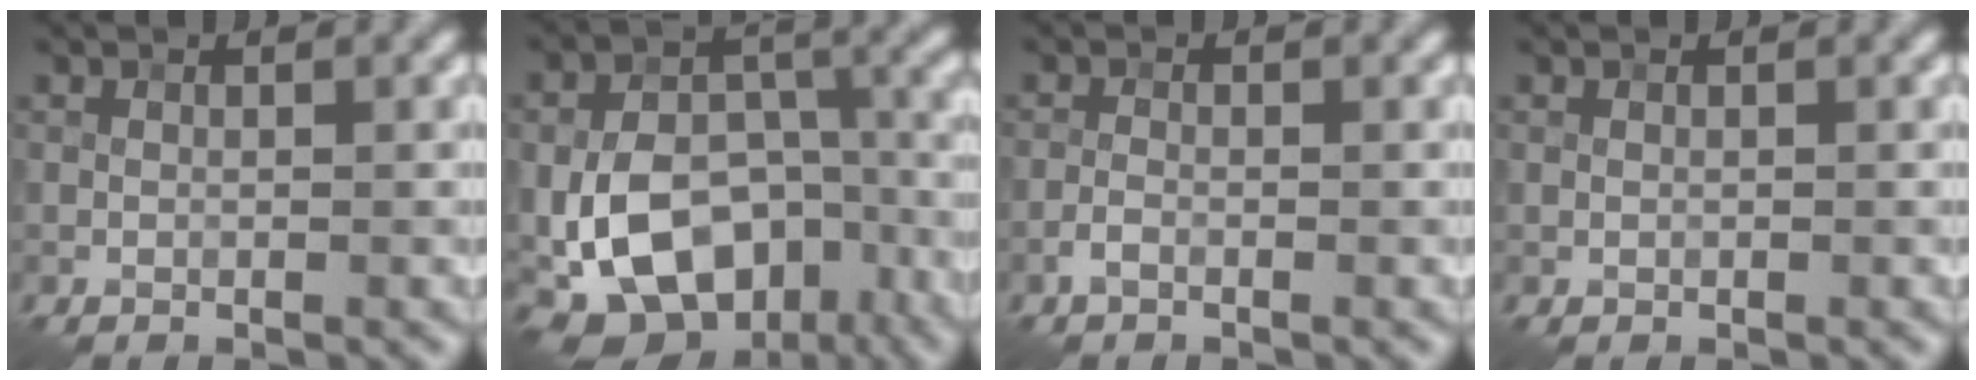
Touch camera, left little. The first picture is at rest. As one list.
[{"total": 13.0, "force": [-5.0, 8.6, 8.4], "torque": [-0.158, -0.013, -0.082]}, {"total": 1.2, "force": [-0.7, 0.4, 0.8], "torque": [-0.020, 0.003, -0.018]}, {"total": 0.0}]